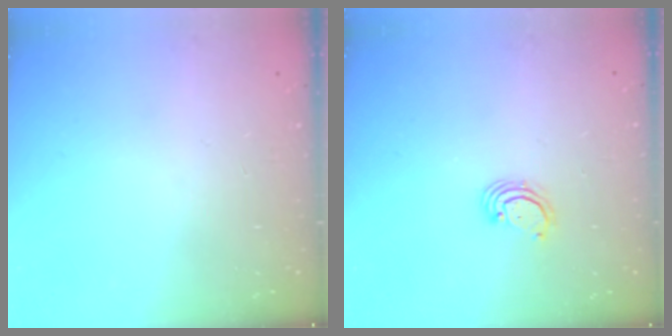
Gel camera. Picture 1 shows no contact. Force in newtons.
{"total": 2.7, "press": 2.7, "slide": 0.3}